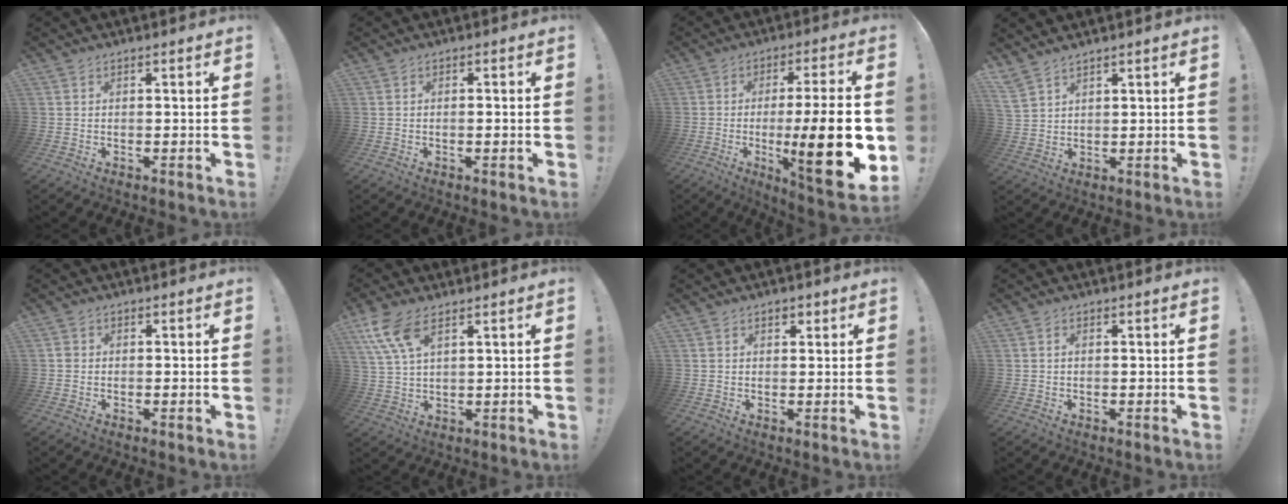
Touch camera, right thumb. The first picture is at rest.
{"total": 1.4, "force": [-0.5, -0.1, 1.3], "torque": [-0.020, -0.001, -0.010]}
{"total": 22.5, "force": [-4.1, 4.1, 21.8], "torque": [-0.340, 0.000, -0.057]}
{"total": 4.5, "force": [4.0, 1.2, 1.7], "torque": [-0.040, -0.020, 0.080]}
{"total": 1.2, "force": [-0.4, 0.9, 0.6], "torque": [-0.016, 0.007, -0.006]}
{"total": 9.3, "force": [5.4, 3.7, 6.6], "torque": [-0.133, -0.019, 0.105]}
{"total": 2.0, "force": [1.1, 1.3, 1.1], "torque": [-0.014, -0.001, 0.016]}
{"total": 0.8, "force": [0.1, 0.5, 0.6], "torque": [-0.020, 0.005, 0.003]}